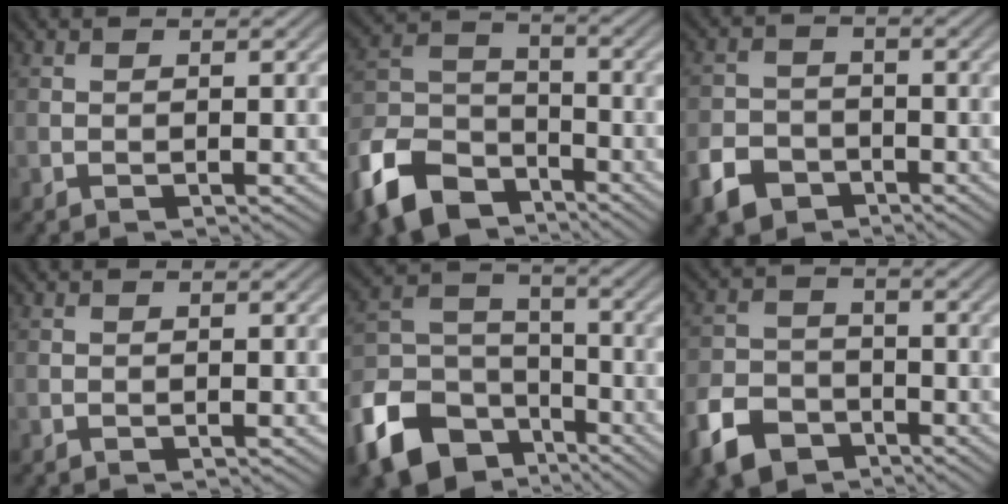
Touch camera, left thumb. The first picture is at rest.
{"total": 12.7, "force": [-8.5, 7.0, 6.3], "torque": [-0.155, -0.017, -0.183]}
{"total": 5.1, "force": [-3.2, 3.4, 2.1], "torque": [-0.049, -0.004, -0.070]}
{"total": 0.0}
{"total": 14.3, "force": [-8.3, 9.4, 6.9], "torque": [-0.189, -0.028, -0.162]}
{"total": 7.1, "force": [-4.5, 4.4, 3.1], "torque": [-0.076, -0.006, -0.101]}